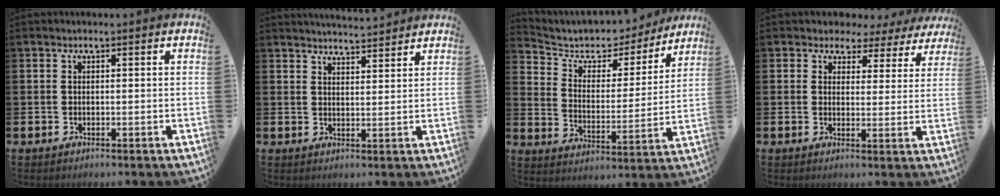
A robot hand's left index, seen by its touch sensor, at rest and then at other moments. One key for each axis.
{"total": 3.7, "fx": 3.7, "fy": 0.0, "fz": -0.2, "tx": -0.005, "ty": -0.021, "tz": 0.067}
{"total": 5.9, "fx": 5.1, "fy": 2.8, "fz": 0.8, "tx": -0.055, "ty": -0.037, "tz": 0.084}
{"total": 2.8, "fx": 1.9, "fy": 2.1, "fz": 0.0, "tx": -0.016, "ty": -0.015, "tz": 0.026}